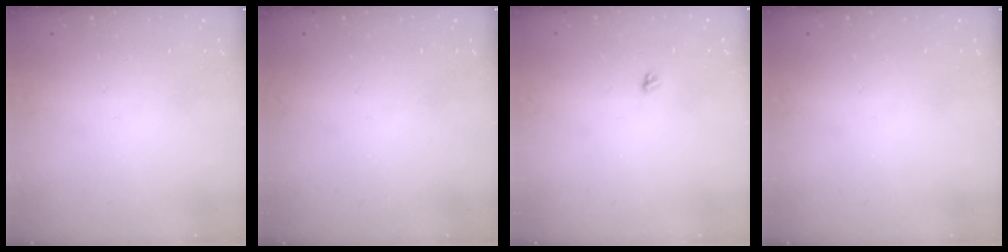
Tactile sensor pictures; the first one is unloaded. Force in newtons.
{"total": 0.0}
{"total": 3.9, "press": 3.8, "slide": 0.5}
{"total": 0.0}